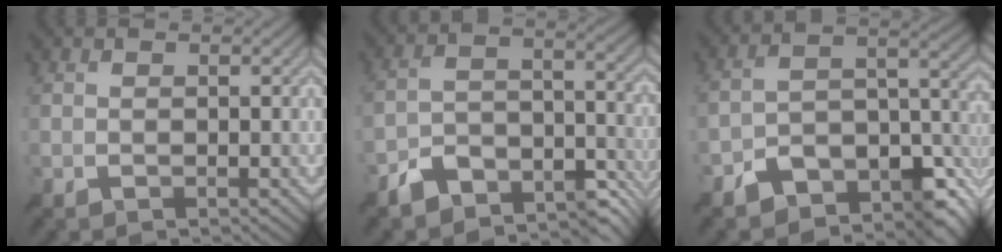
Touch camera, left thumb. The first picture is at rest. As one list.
[{"total": 8.3, "force": [-6.2, 4.0, 3.8], "torque": [-0.062, -0.014, -0.121]}, {"total": 9.7, "force": [-6.4, 4.9, 5.3], "torque": [-0.075, -0.019, -0.120]}]